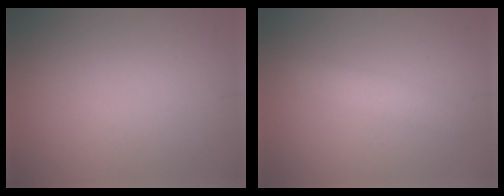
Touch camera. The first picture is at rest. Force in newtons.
{"total": 2.1, "press": 2.1, "slide": 0.1}